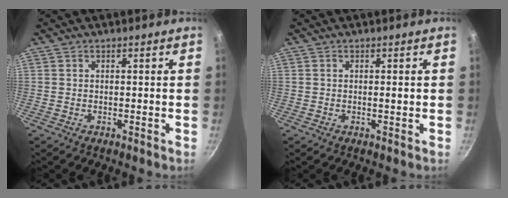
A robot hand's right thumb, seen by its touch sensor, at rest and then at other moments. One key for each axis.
{"total": 0.8, "fx": 0.1, "fy": 0.3, "fz": 0.8, "tx": -0.012, "ty": 0.001, "tz": 0.001}